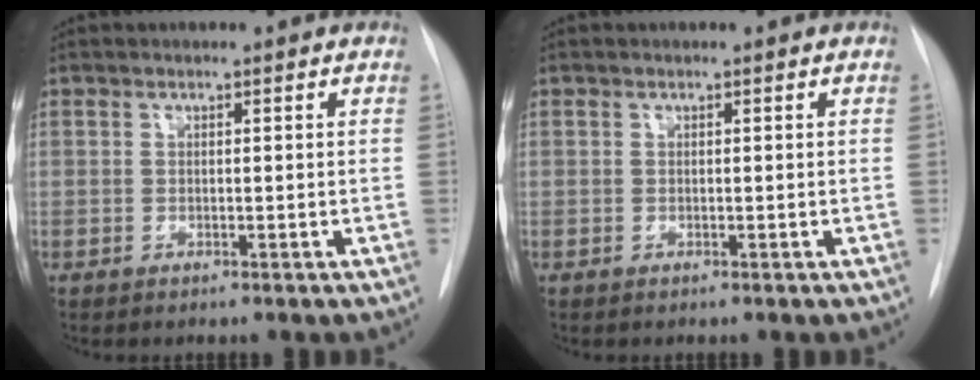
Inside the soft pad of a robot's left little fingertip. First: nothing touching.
{"total": 0.0}